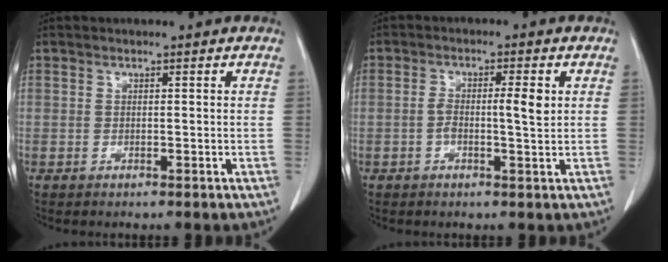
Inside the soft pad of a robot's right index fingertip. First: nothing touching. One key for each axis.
{"total": 4.3, "fx": 0.2, "fy": 0.6, "fz": 4.2, "tx": -0.076, "ty": 0.008, "tz": 0.003}